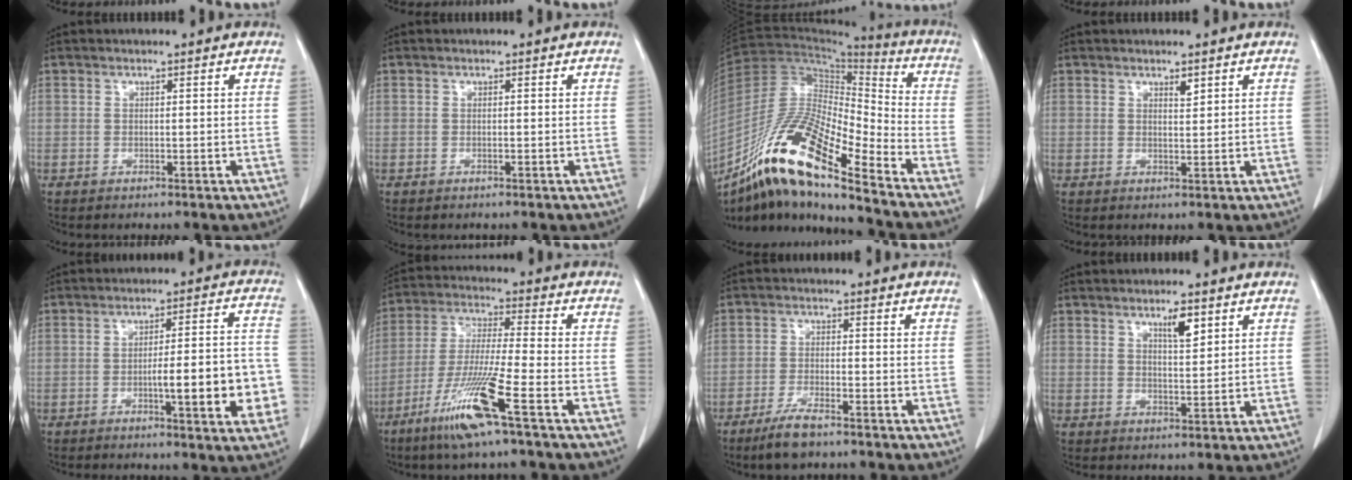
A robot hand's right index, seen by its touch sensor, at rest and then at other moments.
{"total": 0.0}
{"total": 18.8, "force": [-12.6, 2.3, 13.7], "torque": [-0.270, -0.008, -0.227]}
{"total": 1.3, "force": [0.9, 0.3, 0.9], "torque": [-0.018, -0.006, 0.017]}
{"total": 11.7, "force": [-3.3, 1.7, 11.1], "torque": [-0.143, 0.017, -0.040]}
{"total": 12.5, "force": [-6.7, -0.9, 10.5], "torque": [-0.214, -0.033, -0.133]}
{"total": 5.3, "force": [-3.9, 0.9, 3.4], "torque": [-0.077, -0.010, -0.069]}
{"total": 3.7, "force": [2.2, 0.7, 2.8], "torque": [-0.050, -0.003, 0.038]}